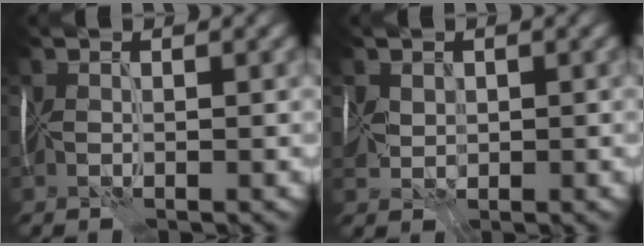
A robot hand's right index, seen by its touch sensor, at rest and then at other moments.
{"total": 2.2, "force": [0.7, 1.7, 1.2], "torque": [-0.030, 0.002, 0.015]}